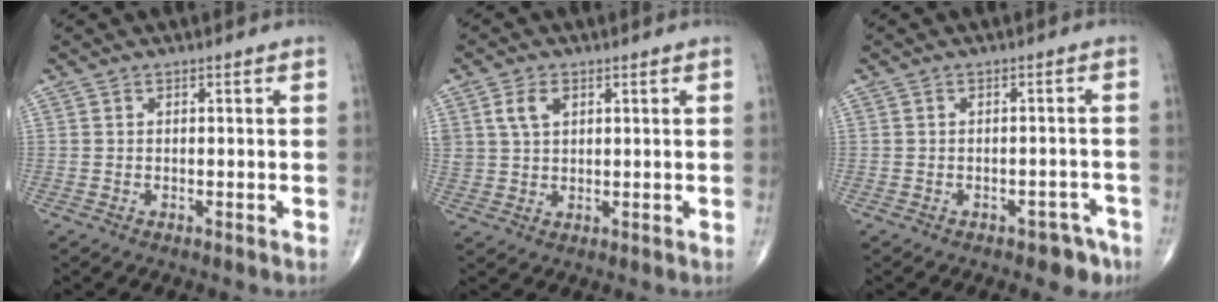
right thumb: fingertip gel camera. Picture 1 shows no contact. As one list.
[{"total": 4.5, "force": [1.8, 2.8, 3.0], "torque": [-0.053, -0.002, 0.039]}, {"total": 4.2, "force": [-3.0, 2.4, 1.8], "torque": [-0.005, 0.024, -0.035]}]